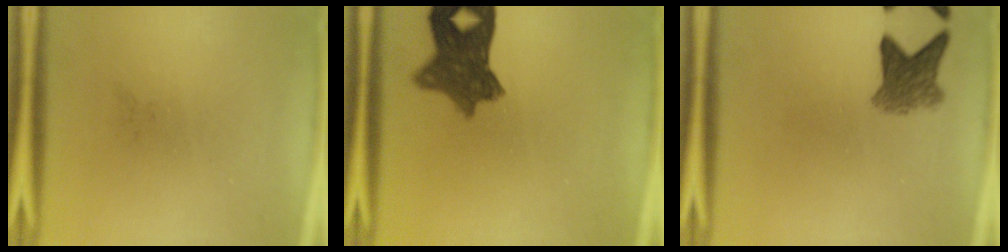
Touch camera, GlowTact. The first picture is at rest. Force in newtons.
{"total": 9.2}
{"total": 4.6}